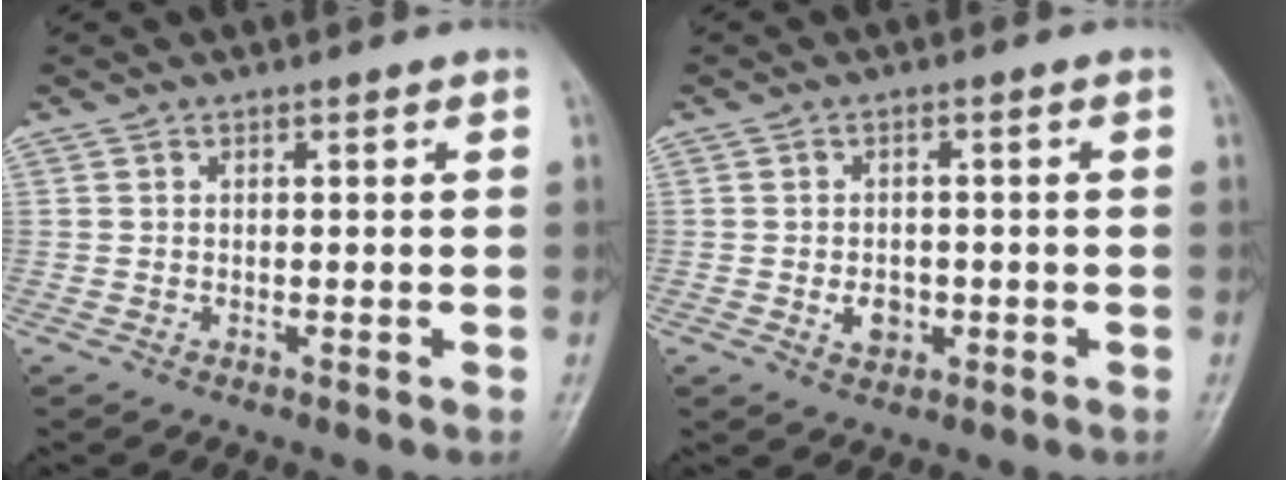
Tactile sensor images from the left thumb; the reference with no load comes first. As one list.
[{"total": 3.4, "force": [-1.0, 2.7, 1.9], "torque": [-0.018, 0.005, -0.014]}]